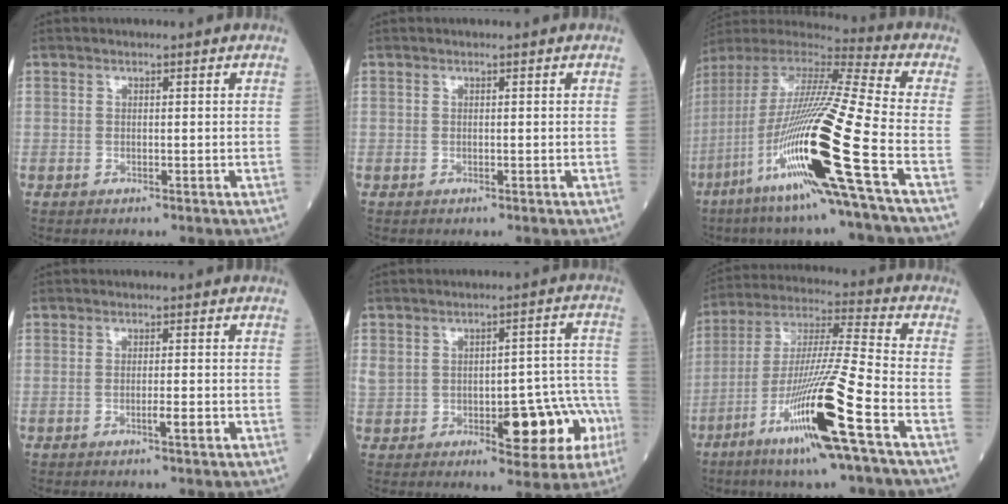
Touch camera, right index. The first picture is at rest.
{"total": 0.0}
{"total": 24.7, "force": [-9.2, -0.7, 22.9], "torque": [-0.456, -0.048, -0.180]}
{"total": 1.8, "force": [-0.7, 0.0, 1.7], "torque": [-0.030, -0.002, -0.010]}
{"total": 13.1, "force": [-2.8, 6.1, 11.2], "torque": [-0.134, 0.044, -0.015]}
{"total": 17.7, "force": [-7.8, -0.8, 15.8], "torque": [-0.325, -0.029, -0.146]}